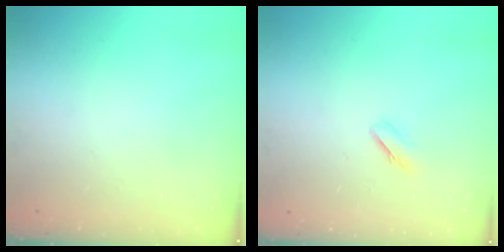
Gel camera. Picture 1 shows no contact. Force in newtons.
{"total": 3.9, "press": 3.7, "slide": 1.2}